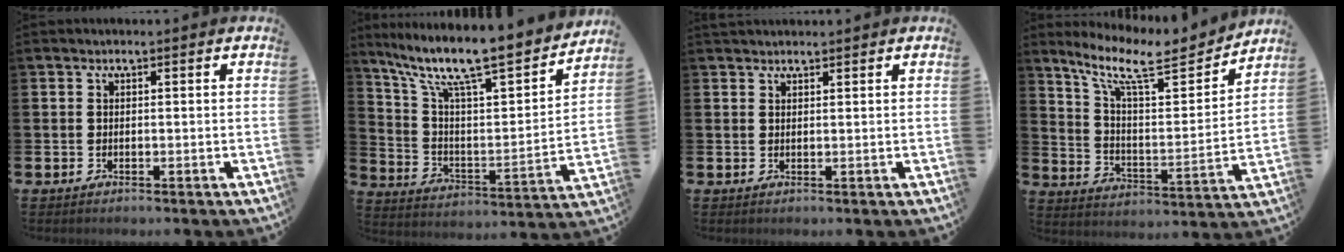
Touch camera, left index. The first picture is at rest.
{"total": 11.1, "force": [9.5, 2.0, 5.3], "torque": [-0.131, -0.074, 0.157]}
{"total": 1.2, "force": [1.2, 0.3, 0.1], "torque": [0.008, -0.001, 0.020]}
{"total": 10.7, "force": [8.7, 2.8, 5.6], "torque": [-0.131, -0.056, 0.146]}